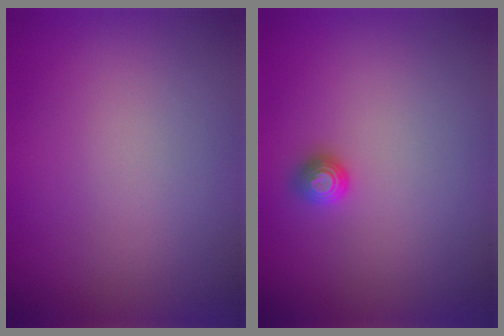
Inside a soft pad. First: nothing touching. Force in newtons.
{"total": 1.1, "press": 1.0, "slide": 0.4}